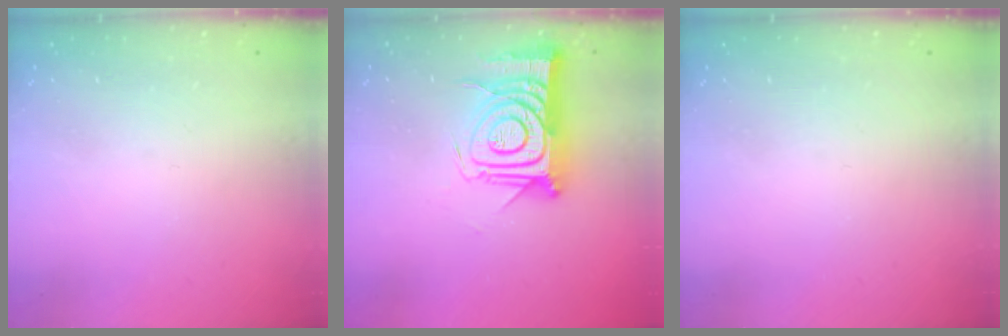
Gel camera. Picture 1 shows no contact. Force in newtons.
{"total": 16.2, "press": 16.2, "slide": 1.1}
{"total": 0.0}